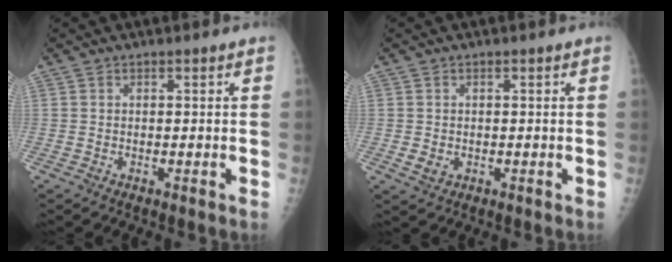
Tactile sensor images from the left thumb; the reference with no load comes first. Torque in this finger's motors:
{"motor_torque": [-0.15, 0.10, -0.02, -0.09, 0.00]}